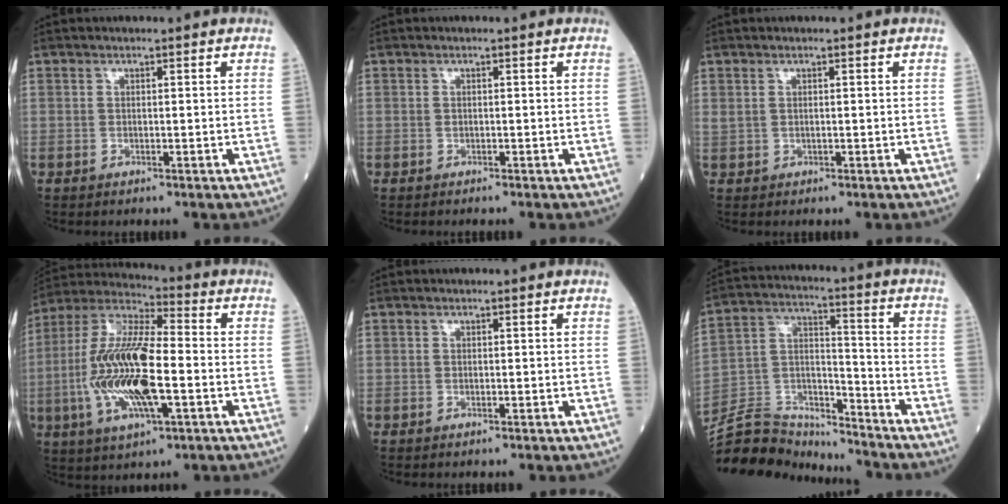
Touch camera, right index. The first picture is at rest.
{"total": 0.0}
{"total": 0.8, "force": [0.3, 0.5, 0.6], "torque": [-0.021, 0.005, 0.014]}
{"total": 17.2, "force": [-3.2, 4.4, 16.3], "torque": [-0.343, -0.002, -0.060]}
{"total": 0.0}
{"total": 14.2, "force": [-13.9, 2.6, 1.1], "torque": [-0.025, 0.043, -0.250]}